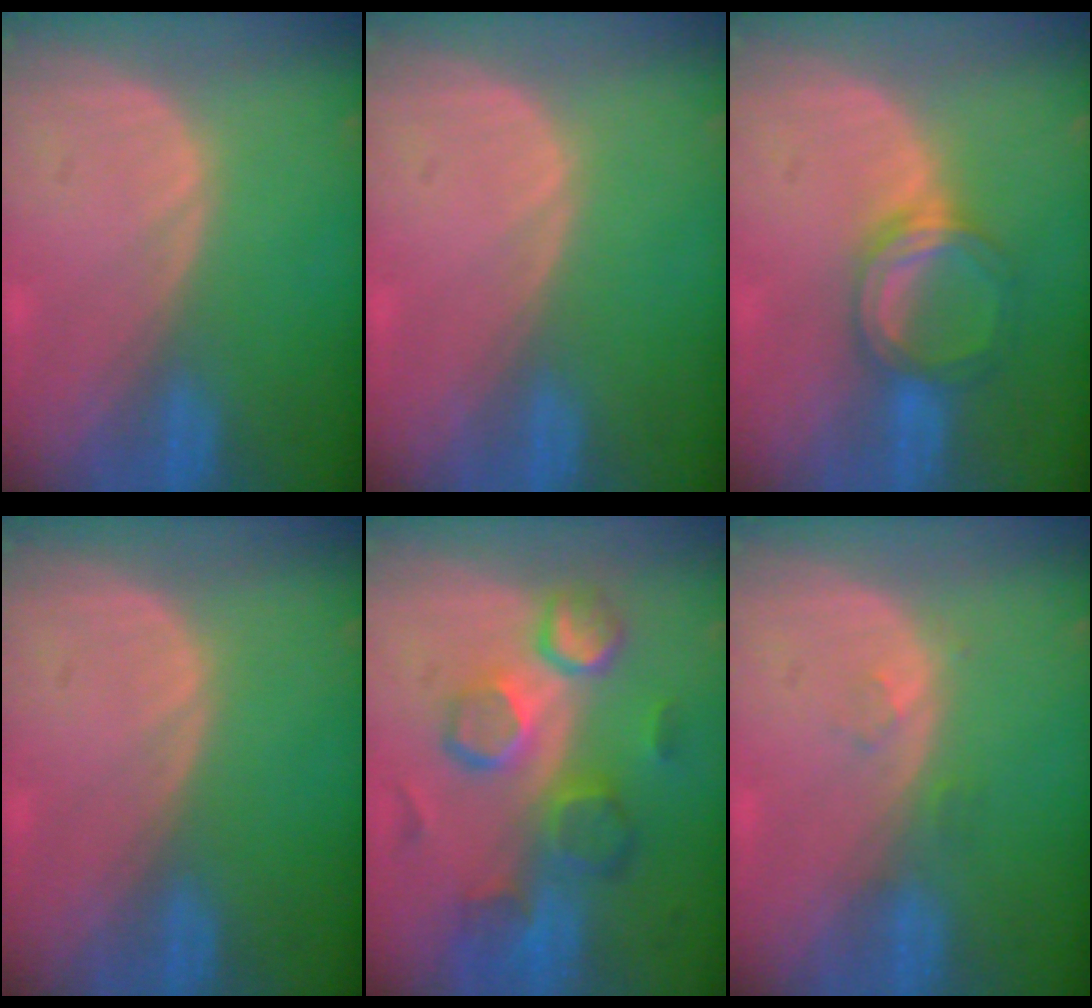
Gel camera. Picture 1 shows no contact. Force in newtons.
{"total": 0.0}
{"total": 5.1, "press": 5.0, "slide": 1.1}
{"total": 0.0}
{"total": 10.5, "press": 9.2, "slide": 5.1}
{"total": 1.4, "press": 1.4, "slide": 0.1}